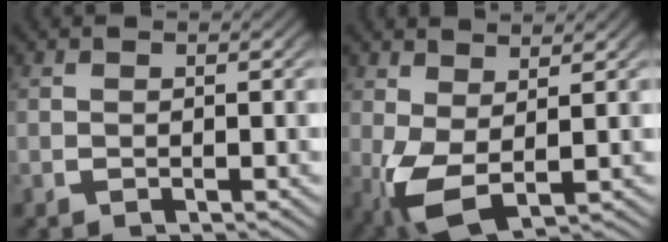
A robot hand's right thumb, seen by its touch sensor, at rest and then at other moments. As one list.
[{"total": 5.4, "force": [-0.2, 3.4, 4.1], "torque": [-0.098, -0.029, 0.017]}]